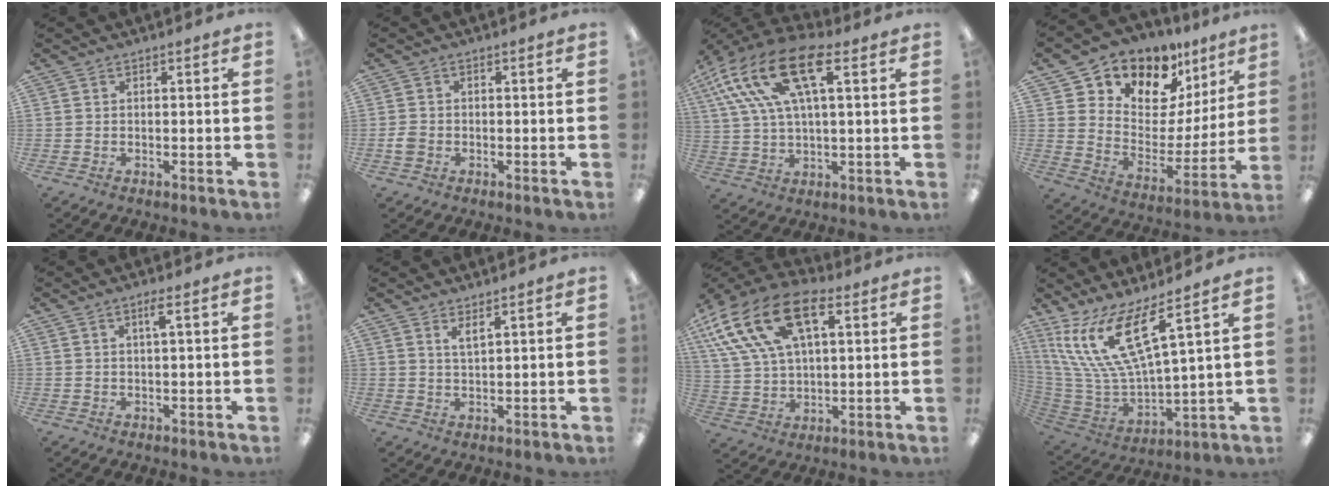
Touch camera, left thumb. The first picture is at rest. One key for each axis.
{"total": 2.4, "fx": -0.7, "fy": 2.0, "fz": 1.2, "tx": -0.018, "ty": 0.005, "tz": -0.012}
{"total": 19.4, "fx": 9.1, "fy": 8.4, "fz": 14.9, "tx": -0.311, "ty": -0.016, "tz": 0.156}
{"total": 11.9, "fx": 9.6, "fy": 6.8, "fz": 1.6, "tx": -0.033, "ty": -0.099, "tz": 0.177}
{"total": 2.3, "fx": 1.3, "fy": 0.2, "fz": 1.9, "tx": -0.042, "ty": 0.003, "tz": 0.020}
{"total": 2.7, "fx": 2.1, "fy": 0.4, "fz": 1.6, "tx": -0.028, "ty": -0.005, "tz": 0.035}
{"total": 20.5, "fx": 9.5, "fy": 11.6, "fz": 14.1, "tx": -0.279, "ty": -0.032, "tz": 0.167}
{"total": 18.2, "fx": 10.5, "fy": 5.5, "fz": 13.9, "tx": -0.315, "ty": -0.052, "tz": 0.181}